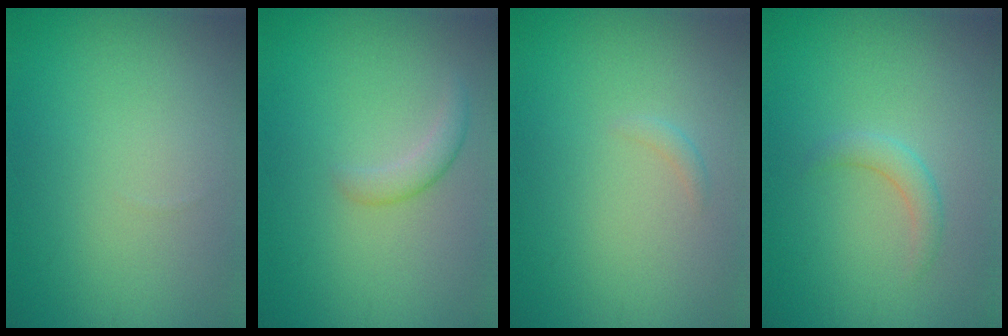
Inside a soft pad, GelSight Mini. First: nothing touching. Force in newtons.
{"total": 1.6, "press": 1.6, "slide": 0.0}
{"total": 0.6, "press": 0.6, "slide": 0.0}
{"total": 1.5, "press": 1.5, "slide": 0.0}